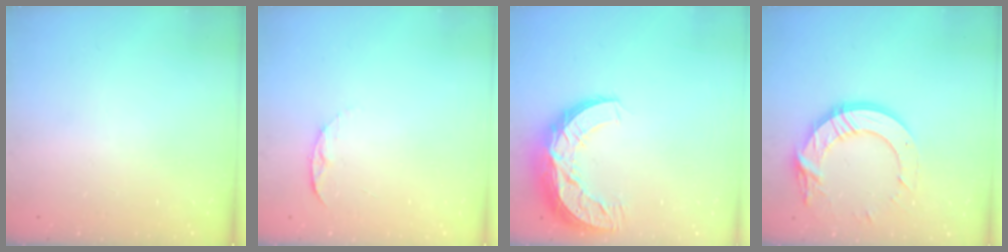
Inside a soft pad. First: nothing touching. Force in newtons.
{"total": 5.2, "press": 5.2, "slide": 0.6}
{"total": 13.5, "press": 13.5, "slide": 0.8}
{"total": 15.2, "press": 15.1, "slide": 1.5}